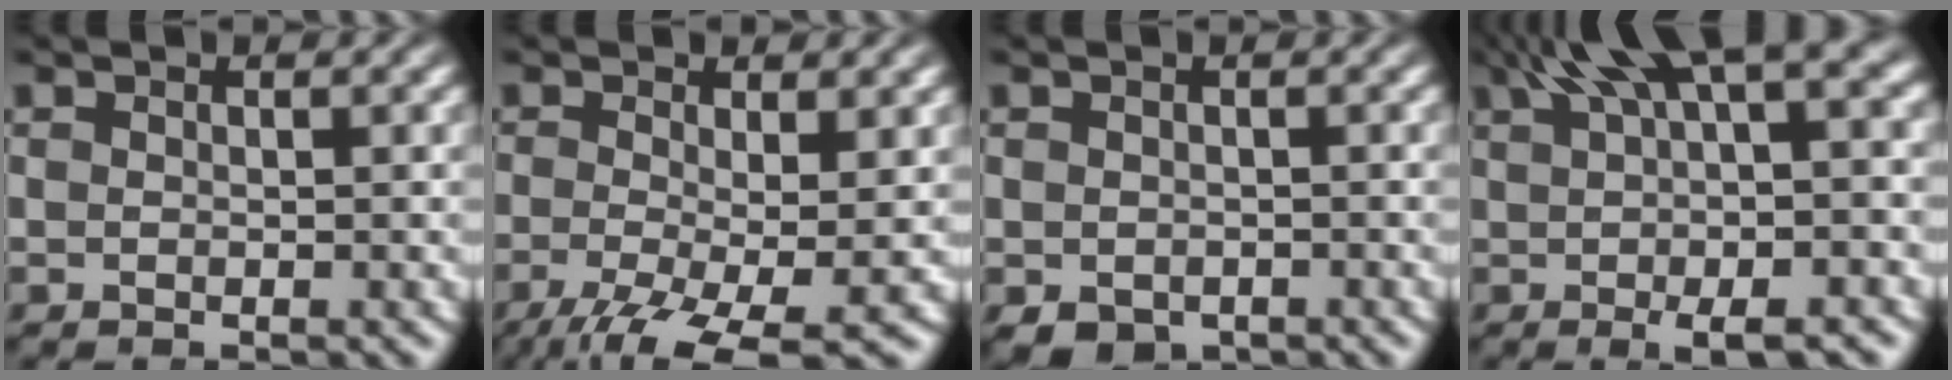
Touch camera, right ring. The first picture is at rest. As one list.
[{"total": 6.2, "force": [-3.3, 2.7, 4.5], "torque": [-0.099, -0.053, -0.033]}, {"total": 3.0, "force": [-2.2, 1.8, 1.1], "torque": [-0.026, -0.022, -0.021]}, {"total": 7.6, "force": [1.9, 1.8, 7.2], "torque": [-0.095, 0.023, 0.027]}]